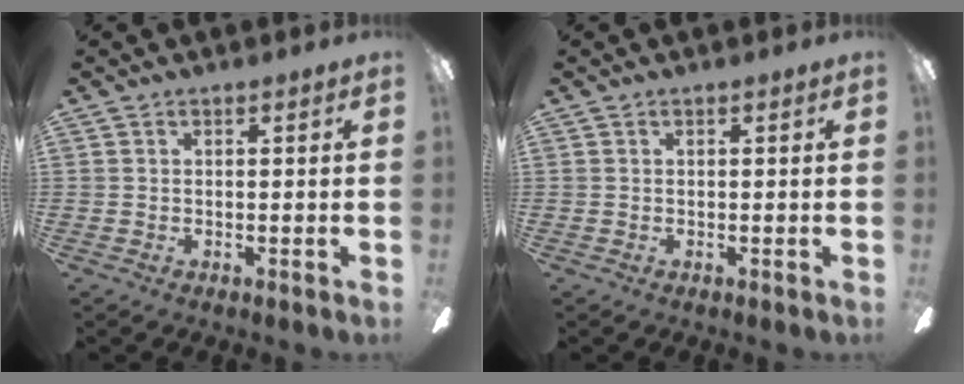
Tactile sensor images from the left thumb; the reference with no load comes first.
{"total": 0.0}